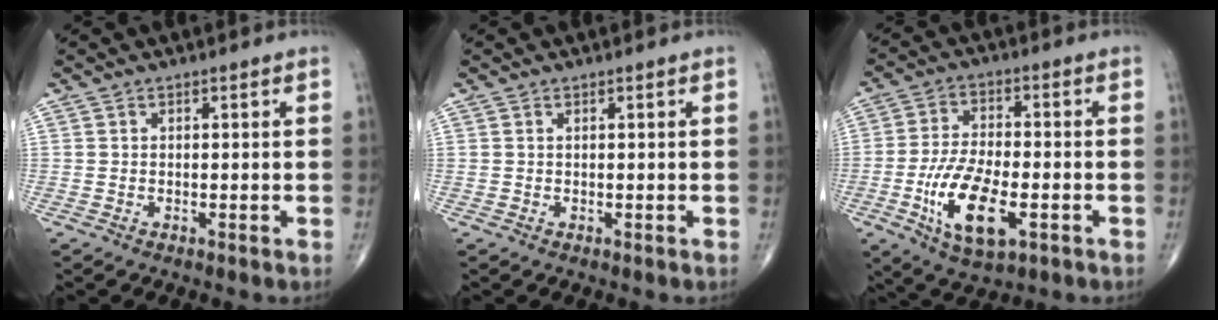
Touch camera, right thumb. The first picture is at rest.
{"total": 0.0}
{"total": 13.5, "force": [-4.3, 5.9, 11.3], "torque": [-0.214, 0.005, -0.073]}